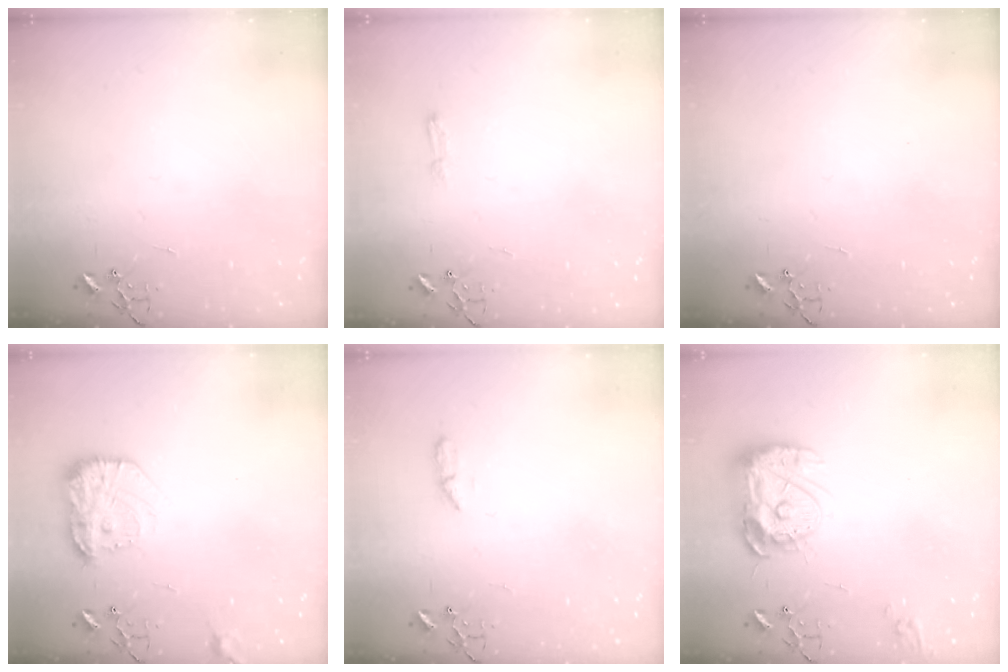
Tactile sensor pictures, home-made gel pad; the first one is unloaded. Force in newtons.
{"total": 3.8, "press": 3.8, "slide": 0.5}
{"total": 0.0}
{"total": 15.1, "press": 15.0, "slide": 1.0}
{"total": 4.5, "press": 4.4, "slide": 0.6}
{"total": 15.4, "press": 15.3, "slide": 1.3}